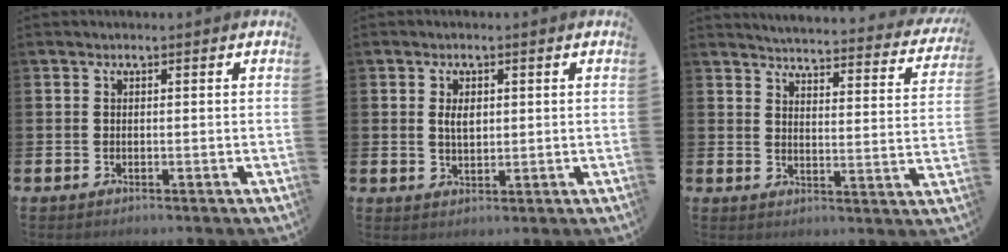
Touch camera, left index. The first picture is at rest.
{"total": 2.3, "force": [0.8, 1.4, 1.7], "torque": [-0.018, -0.001, 0.009]}
{"total": 4.3, "force": [4.2, 0.4, 0.7], "torque": [-0.028, -0.044, 0.066]}